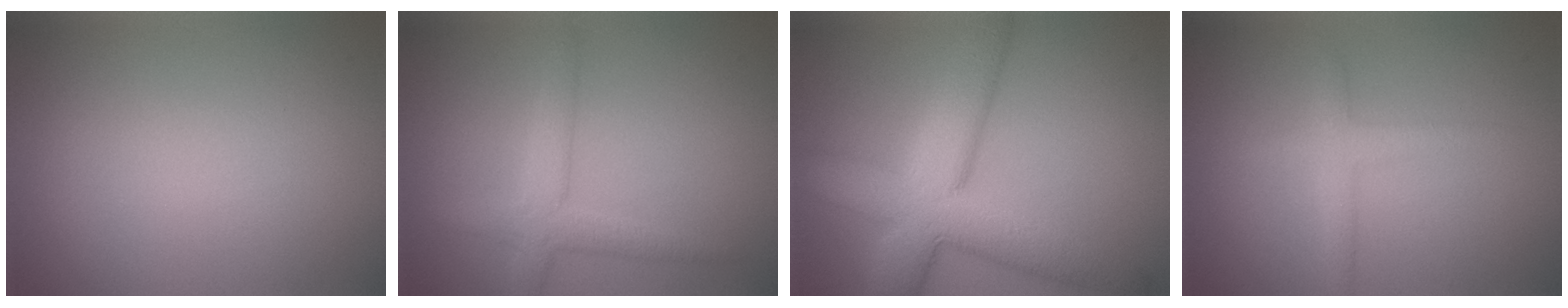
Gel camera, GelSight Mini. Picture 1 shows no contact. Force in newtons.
{"total": 3.3, "press": 3.3, "slide": 0.2}
{"total": 9.5, "press": 9.5, "slide": 0.5}
{"total": 2.0, "press": 2.0, "slide": 0.1}